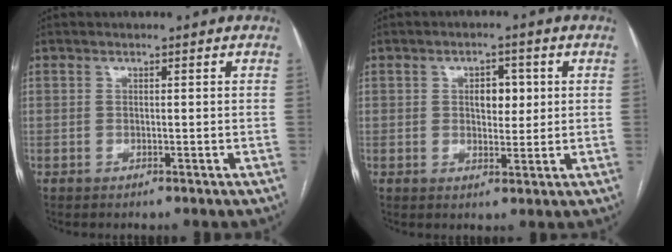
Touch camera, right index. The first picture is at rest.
{"total": 4.1, "force": [0.8, 2.4, 3.3], "torque": [-0.046, 0.006, 0.016]}